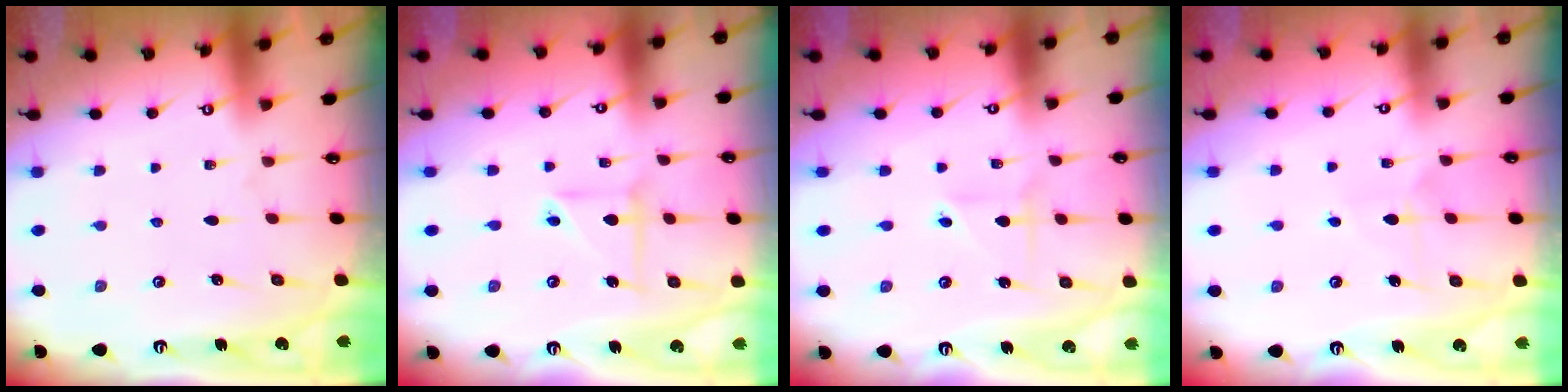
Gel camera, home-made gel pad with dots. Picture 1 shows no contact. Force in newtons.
{"total": 5.0, "press": 4.8, "slide": 1.4}
{"total": 2.1, "press": 1.9, "slide": 0.7}
{"total": 5.5, "press": 5.5, "slide": 0.5}